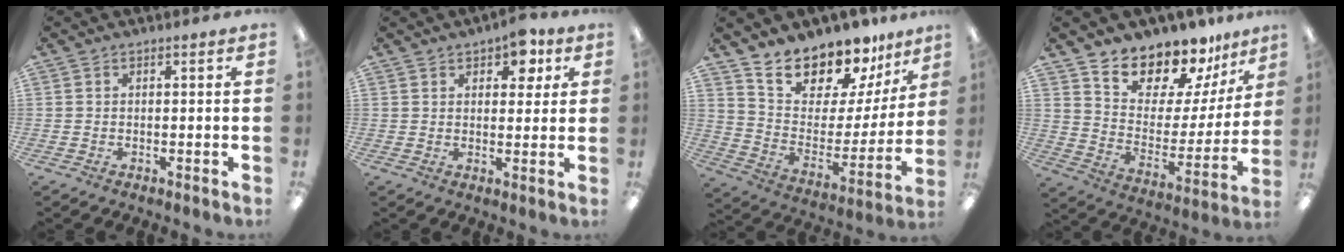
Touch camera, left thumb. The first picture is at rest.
{"total": 6.5, "force": [3.9, 3.6, 3.8], "torque": [-0.036, -0.012, 0.063]}
{"total": 15.6, "force": [14.6, 5.1, 2.2], "torque": [-0.060, -0.138, 0.264]}
{"total": 13.9, "force": [12.9, 5.0, 1.6], "torque": [-0.038, -0.130, 0.234]}